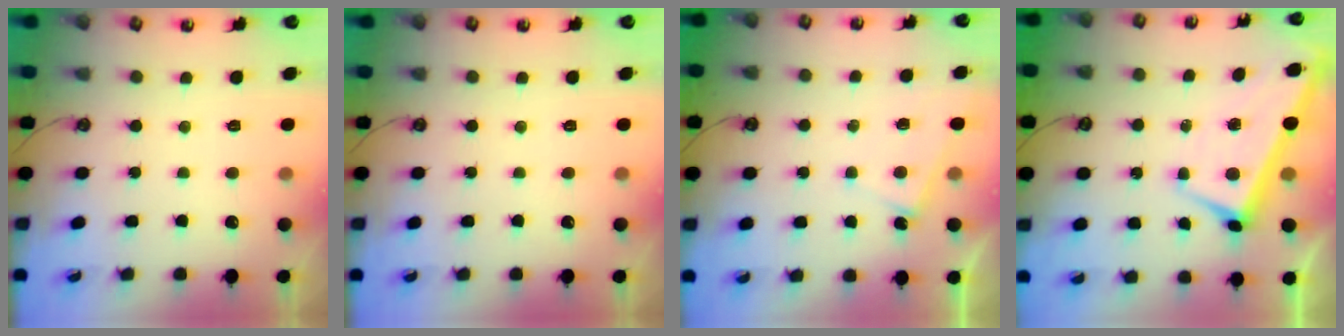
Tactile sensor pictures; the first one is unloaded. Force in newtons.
{"total": 0.0}
{"total": 5.5, "press": 5.5, "slide": 0.2}
{"total": 1.0, "press": 0.7, "slide": 0.8}